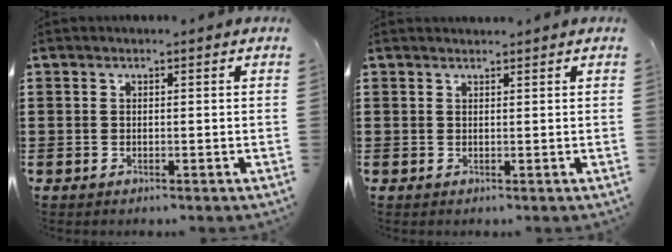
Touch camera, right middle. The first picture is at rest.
{"total": 0.8, "force": [0.8, 0.1, -0.1], "torque": [0.007, -0.003, 0.013]}